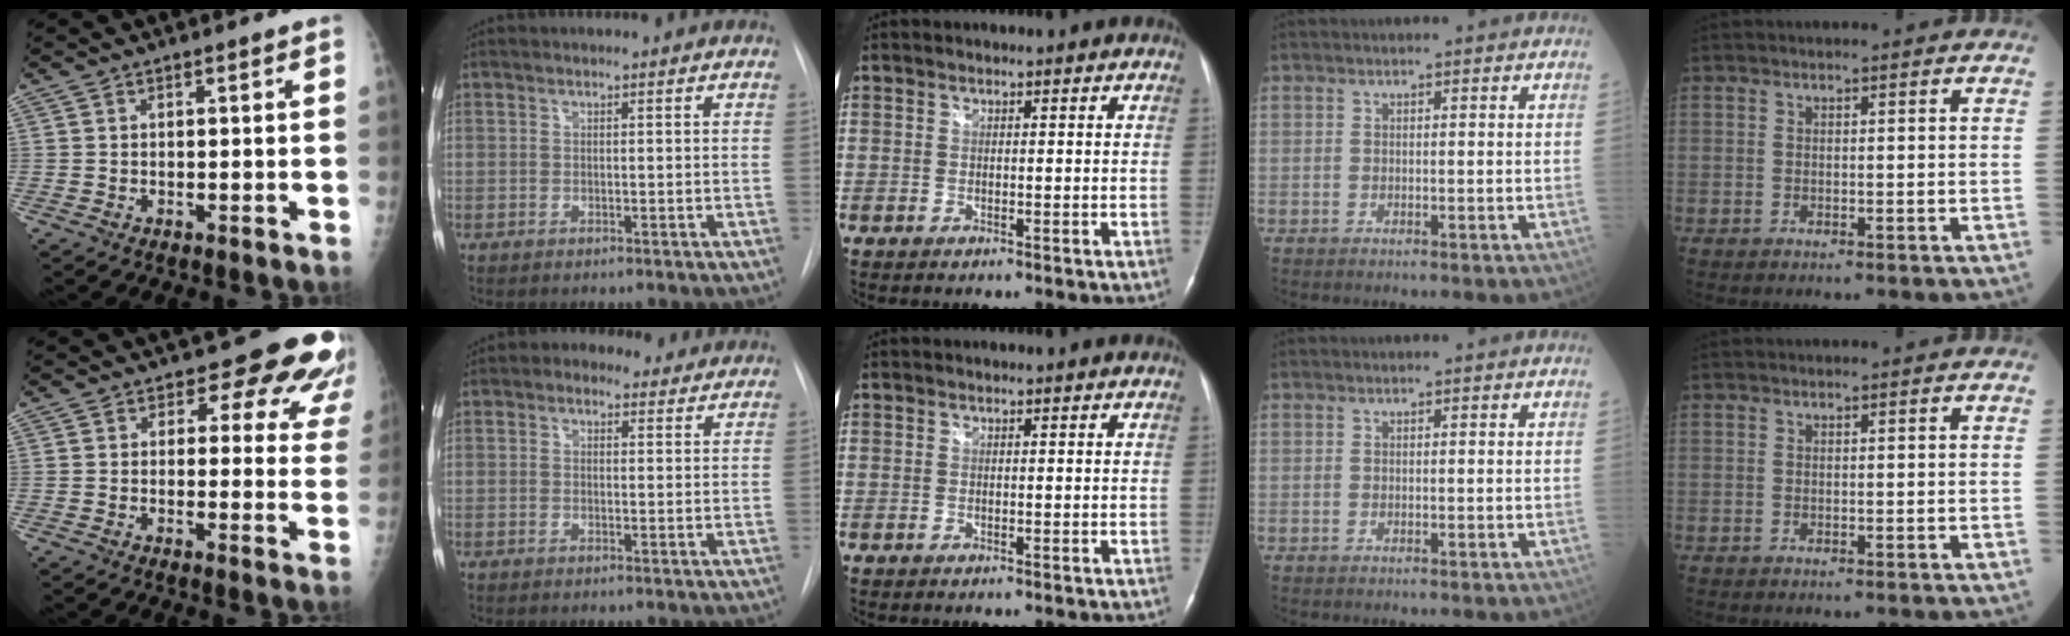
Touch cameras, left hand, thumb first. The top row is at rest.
{"thumb": {"total": 12.2, "force": [9.2, 6.4, 4.9], "torque": [0.008, -0.042, 0.073]}, "index": {"total": 3.9, "force": [2.7, 2.6, 1.3], "torque": [-0.016, 0.013, 0.034]}}